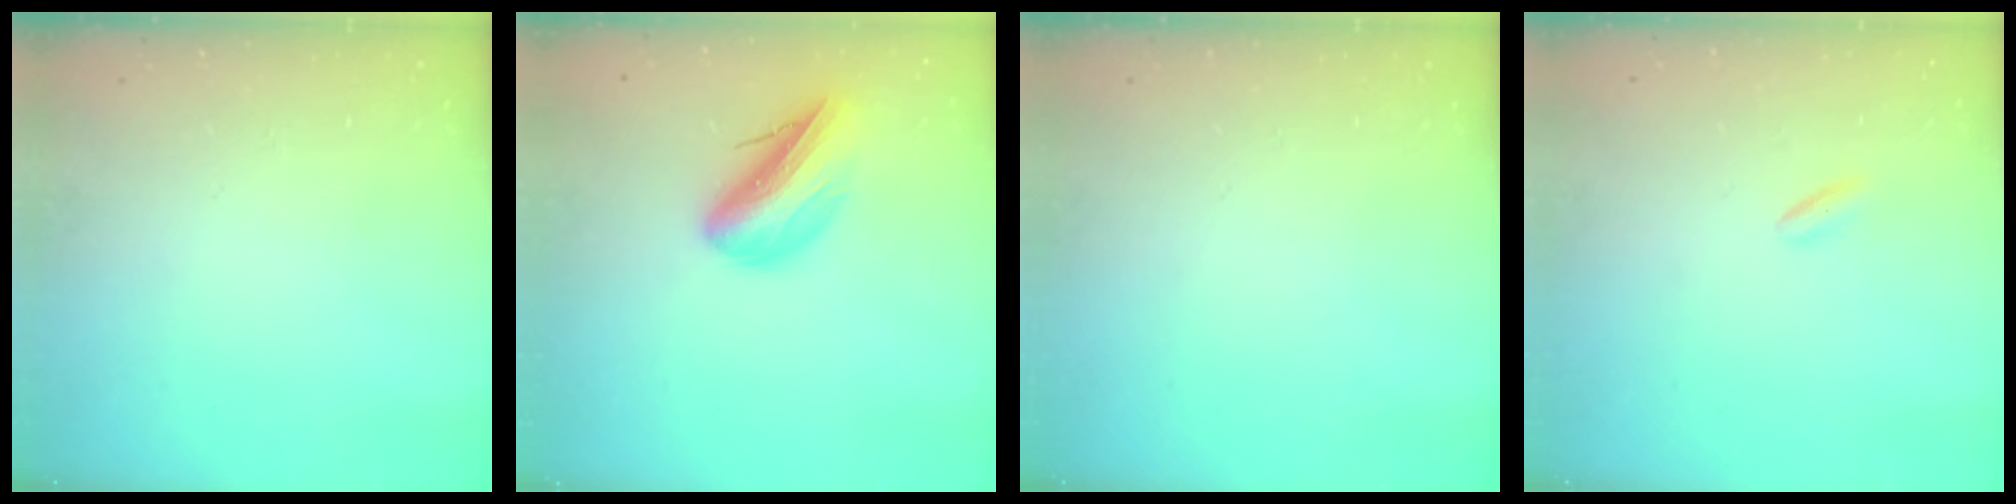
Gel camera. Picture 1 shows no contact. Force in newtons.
{"total": 14.5, "press": 14.1, "slide": 3.4}
{"total": 0.0}
{"total": 2.0, "press": 1.9, "slide": 0.6}